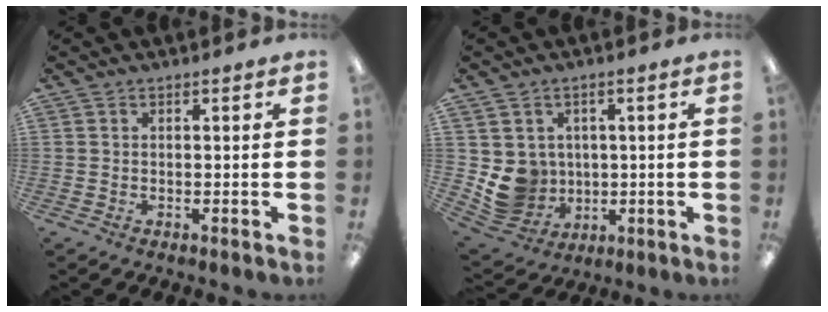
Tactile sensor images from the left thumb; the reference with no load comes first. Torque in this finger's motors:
{"motor_torque": [-0.41, 0.66, 0.00, 0.00, 0.17]}